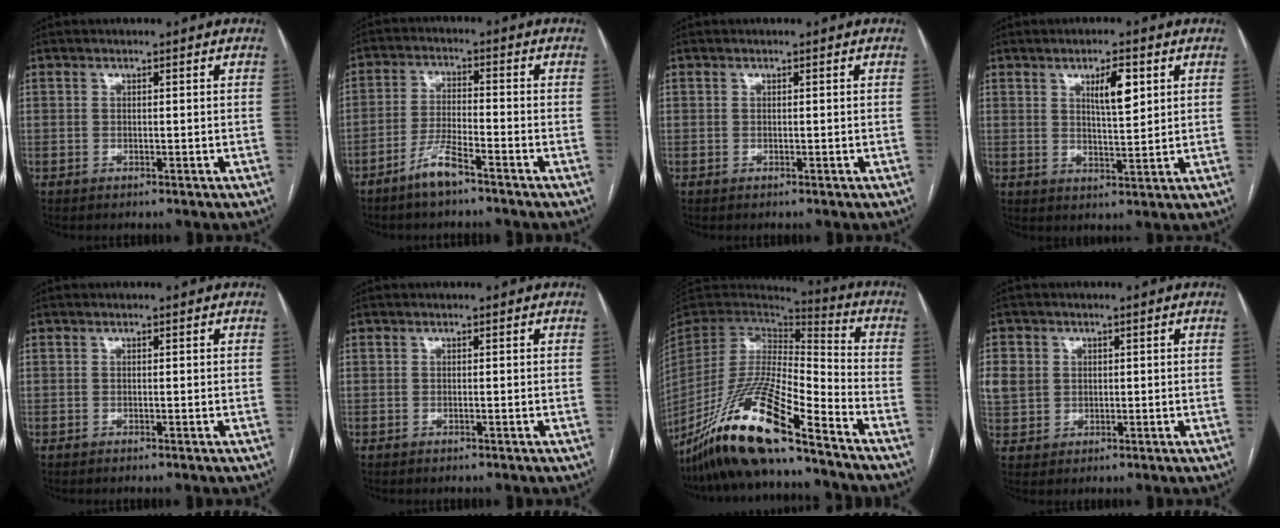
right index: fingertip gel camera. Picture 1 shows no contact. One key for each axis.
{"total": 5.4, "fx": -4.0, "fy": 0.5, "fz": 3.6, "tx": -0.079, "ty": -0.006, "tz": -0.081}
{"total": 0.0}
{"total": 5.7, "fx": 2.4, "fy": 1.3, "fz": 5.0, "tx": -0.088, "ty": 0.000, "tz": 0.043}
{"total": 0.0}
{"total": 0.0}
{"total": 19.8, "fx": -14.4, "fy": 1.8, "fz": 13.4, "tx": -0.289, "ty": -0.038, "tz": -0.274}
{"total": 7.1, "fx": 1.6, "fy": 6.4, "fz": 2.6, "tx": -0.073, "ty": 0.014, "tz": 0.041}